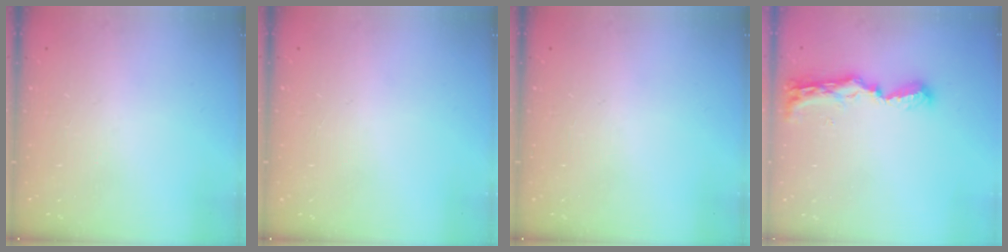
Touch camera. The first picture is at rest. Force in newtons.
{"total": 0.0}
{"total": 0.0}
{"total": 8.7, "press": 8.7, "slide": 0.3}